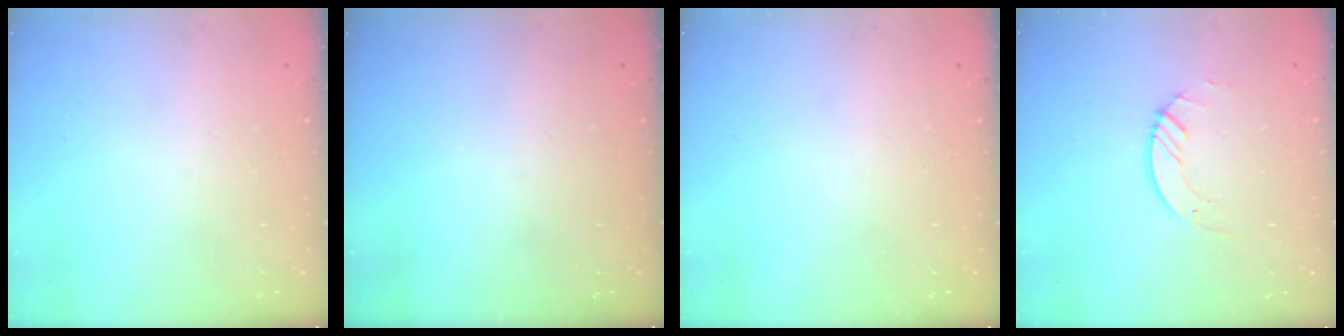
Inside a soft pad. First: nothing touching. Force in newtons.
{"total": 0.0}
{"total": 0.0}
{"total": 2.6, "press": 2.6, "slide": 0.3}